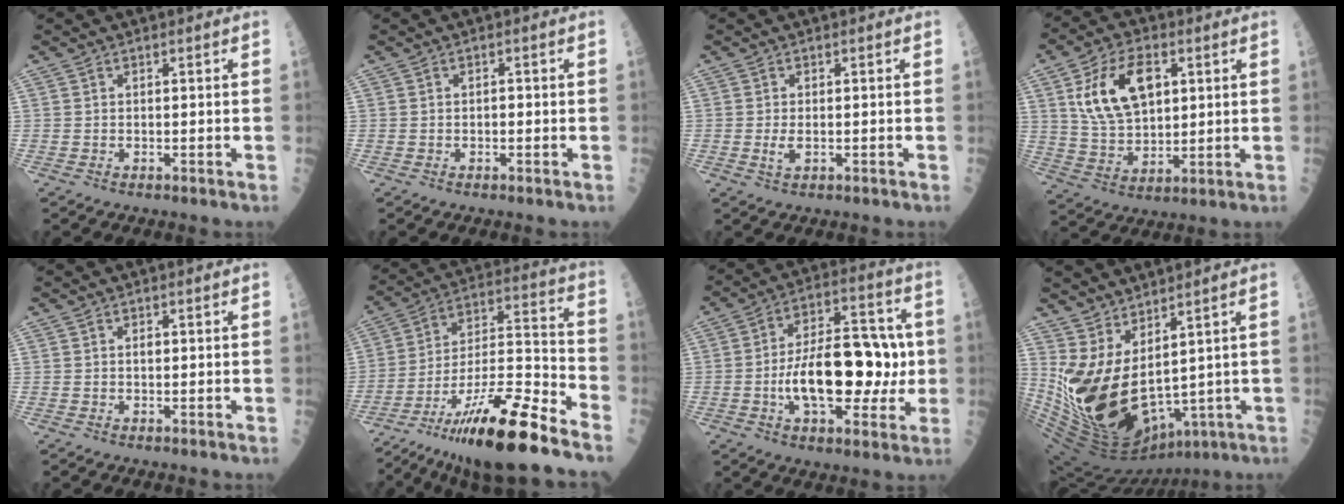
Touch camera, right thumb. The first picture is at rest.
{"total": 0.8, "force": [-0.1, 0.4, 0.7], "torque": [-0.008, 0.001, -0.002]}
{"total": 2.0, "force": [-0.3, 0.9, 1.7], "torque": [-0.034, -0.003, -0.004]}
{"total": 14.2, "force": [4.4, 8.0, 10.8], "torque": [-0.183, -0.008, 0.088]}
{"total": 0.8, "force": [0.1, 0.4, 0.6], "torque": [-0.010, 0.001, 0.001]}
{"total": 24.2, "force": [-15.8, 4.1, 17.9], "torque": [-0.313, 0.048, -0.272]}
{"total": 20.2, "force": [-2.0, 10.2, 17.3], "torque": [-0.248, 0.031, -0.027]}
{"total": 18.3, "force": [2.6, 8.9, 15.8], "torque": [-0.299, -0.049, 0.083]}